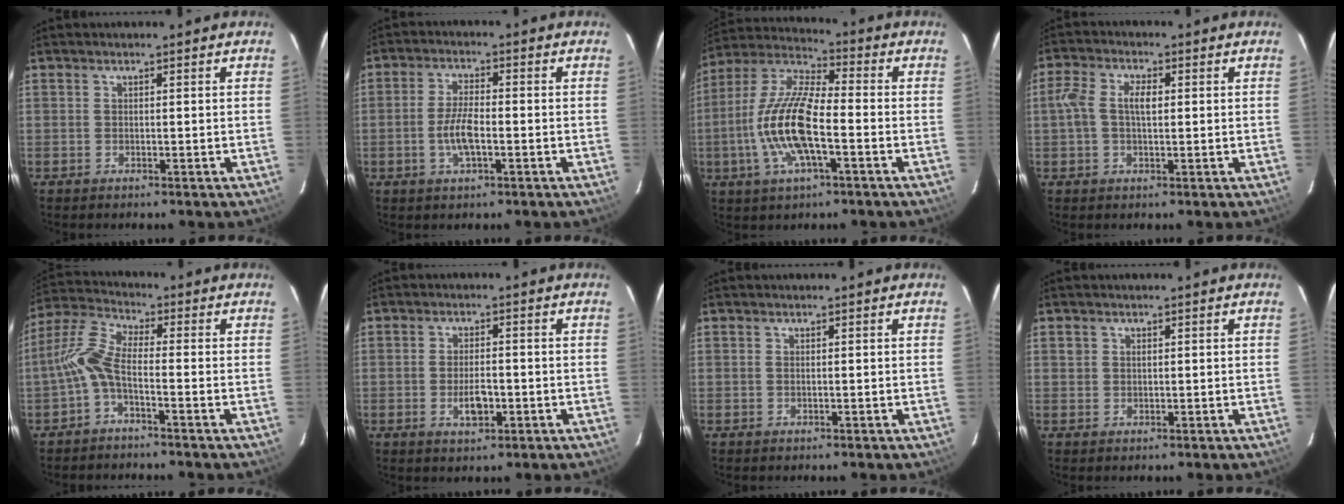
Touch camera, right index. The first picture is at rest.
{"total": 5.7, "force": [-1.7, 1.9, 5.1], "torque": [-0.107, 0.002, -0.033]}
{"total": 15.1, "force": [-3.9, 4.6, 13.9], "torque": [-0.286, -0.001, -0.083]}
{"total": 5.2, "force": [0.3, 2.6, 4.5], "torque": [-0.093, 0.012, 0.001]}
{"total": 6.5, "force": [-2.2, 1.9, 5.8], "torque": [-0.143, 0.018, -0.050]}
{"total": 4.7, "force": [-1.4, 2.2, 3.9], "torque": [-0.077, -0.003, -0.021]}
{"total": 0.0}
{"total": 1.2, "force": [0.4, 1.1, 0.3], "torque": [-0.006, 0.004, 0.005]}